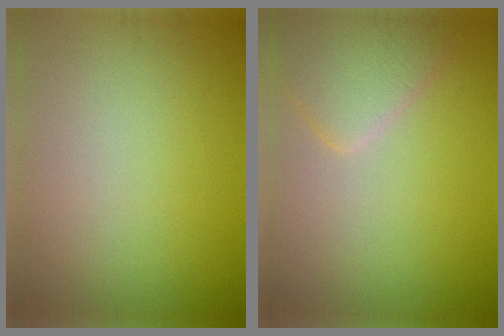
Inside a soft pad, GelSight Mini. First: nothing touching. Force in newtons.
{"total": 3.4, "press": 3.4, "slide": 0.2}